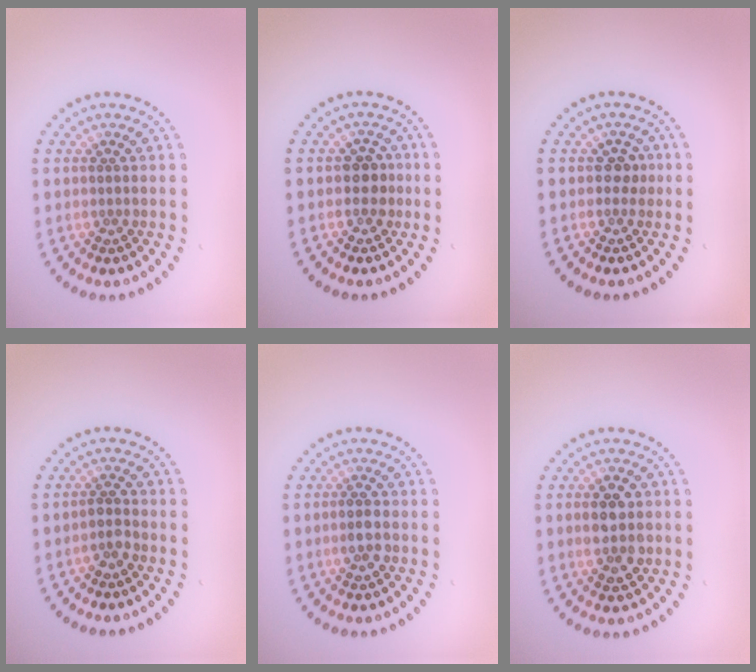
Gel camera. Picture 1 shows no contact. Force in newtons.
{"total": 1.8, "press": 1.6, "slide": 0.9}
{"total": 1.2, "press": 1.0, "slide": 0.5}
{"total": 1.3, "press": 1.1, "slide": 0.7}
{"total": 1.6, "press": 1.6, "slide": 0.2}
{"total": 3.8, "press": 3.8, "slide": 0.2}